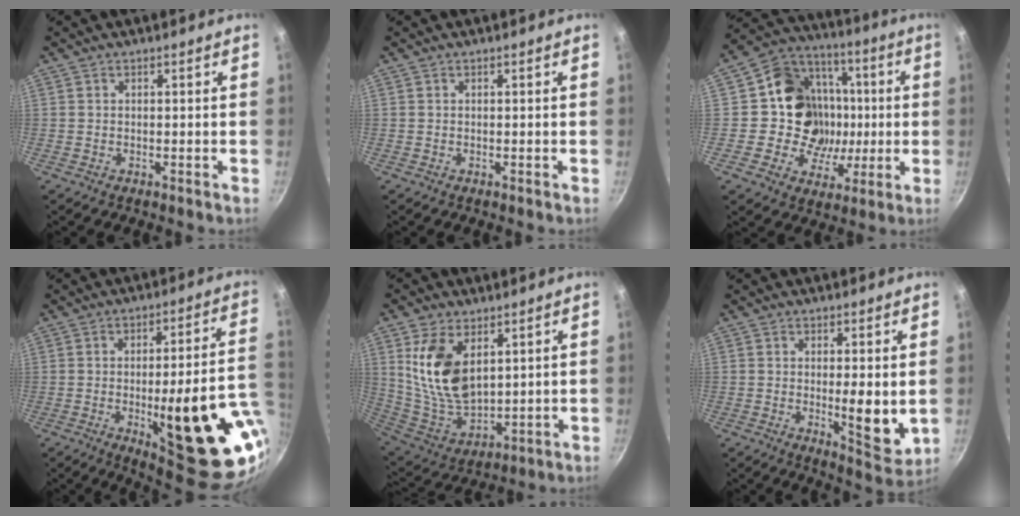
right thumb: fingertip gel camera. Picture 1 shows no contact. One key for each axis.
{"total": 0.0}
{"total": 18.4, "fx": 0.0, "fy": 16.6, "fz": 7.9, "tx": -0.100, "ty": 0.021, "tz": -0.004}
{"total": 25.6, "fx": -5.9, "fy": 7.4, "fz": 23.8, "tx": -0.270, "ty": -0.004, "tz": -0.062}
{"total": 14.9, "fx": 4.9, "fy": 8.7, "fz": 11.1, "tx": -0.192, "ty": -0.042, "tz": 0.110}
{"total": 8.3, "fx": -0.2, "fy": 2.6, "fz": 7.9, "tx": -0.103, "ty": -0.029, "tz": 0.002}